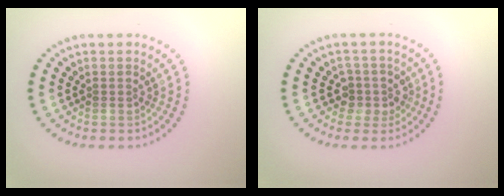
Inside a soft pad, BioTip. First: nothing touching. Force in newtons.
{"total": 2.4, "press": 1.8, "slide": 1.6}